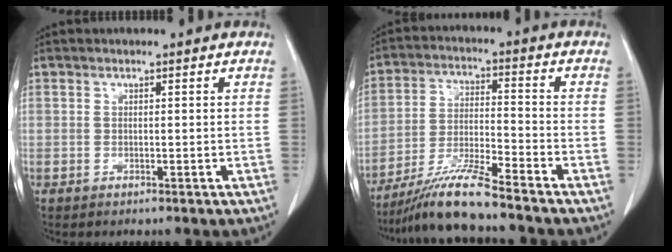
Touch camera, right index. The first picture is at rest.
{"total": 9.6, "force": [-8.2, -0.9, 4.9], "torque": [-0.095, -0.020, -0.154]}